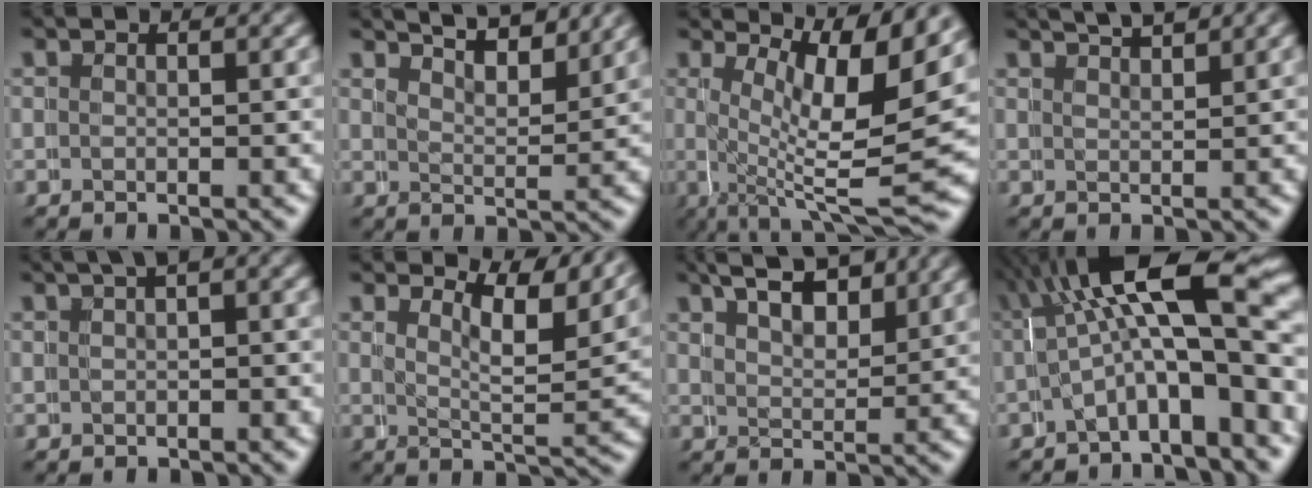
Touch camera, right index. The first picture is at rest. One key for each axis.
{"total": 5.9, "fx": 5.4, "fy": 1.4, "fz": 2.0, "tx": -0.033, "ty": 0.002, "tz": 0.080}
{"total": 11.1, "fx": 1.1, "fy": 4.1, "fz": 10.2, "tx": -0.147, "ty": -0.019, "tz": 0.015}
{"total": 3.2, "fx": 3.2, "fy": 0.3, "fz": 0.7, "tx": -0.010, "ty": -0.003, "tz": 0.052}
{"total": 2.6, "fx": 0.8, "fy": 1.4, "fz": 2.1, "tx": -0.015, "ty": 0.018, "tz": 0.002}
{"total": 5.5, "fx": 4.1, "fy": 1.7, "fz": 3.2, "tx": -0.056, "ty": -0.009, "tz": 0.056}
{"total": 7.1, "fx": 4.6, "fy": 4.1, "fz": 3.6, "tx": -0.061, "ty": 0.007, "tz": 0.059}
{"total": 11.0, "fx": 1.0, "fy": 5.6, "fz": 9.4, "tx": -0.159, "ty": -0.001, "tz": 0.013}